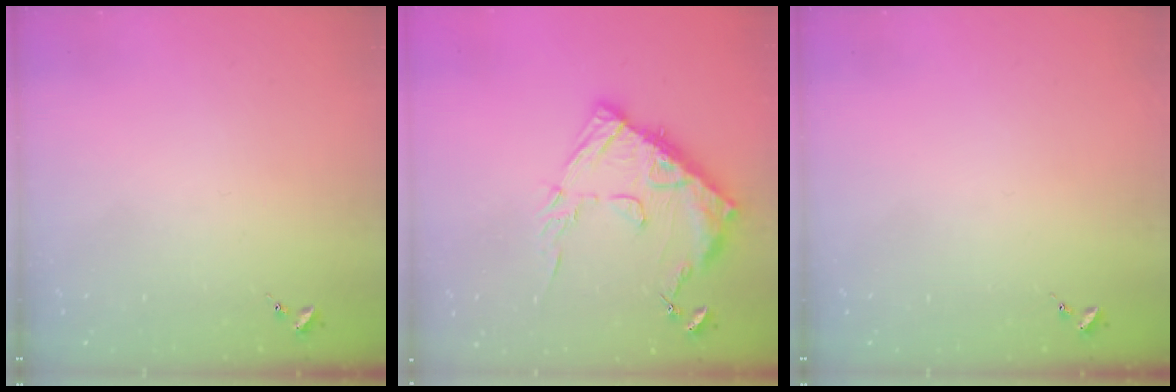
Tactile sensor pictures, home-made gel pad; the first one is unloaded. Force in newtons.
{"total": 15.8, "press": 15.7, "slide": 1.6}
{"total": 0.0}